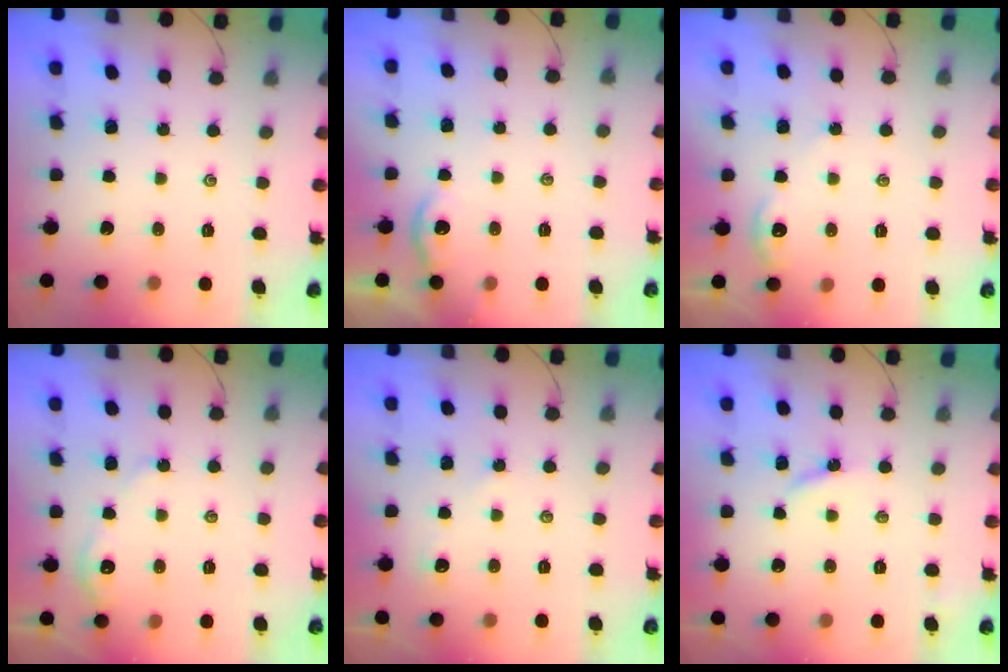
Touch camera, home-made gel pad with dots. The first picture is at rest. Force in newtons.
{"total": 2.0, "press": 1.9, "slide": 0.5}
{"total": 3.7, "press": 3.7, "slide": 0.6}
{"total": 3.3, "press": 3.2, "slide": 0.3}
{"total": 2.3, "press": 2.3, "slide": 0.3}
{"total": 3.8, "press": 3.8, "slide": 0.4}